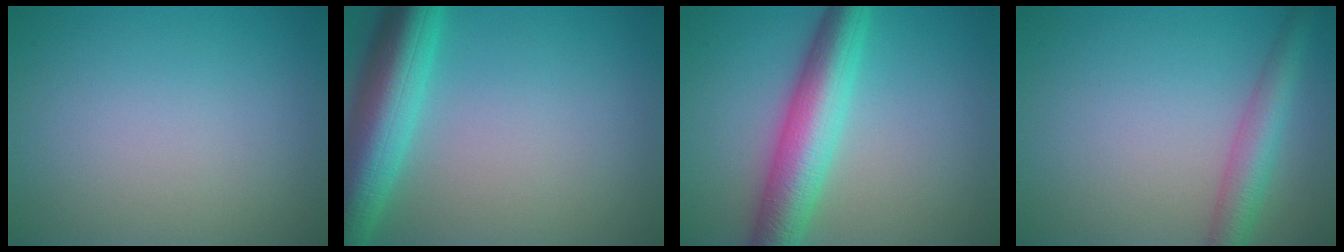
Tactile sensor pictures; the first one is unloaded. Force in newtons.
{"total": 8.1, "press": 8.1, "slide": 0.3}
{"total": 7.1, "press": 7.1, "slide": 0.1}
{"total": 3.8, "press": 3.8, "slide": 0.1}